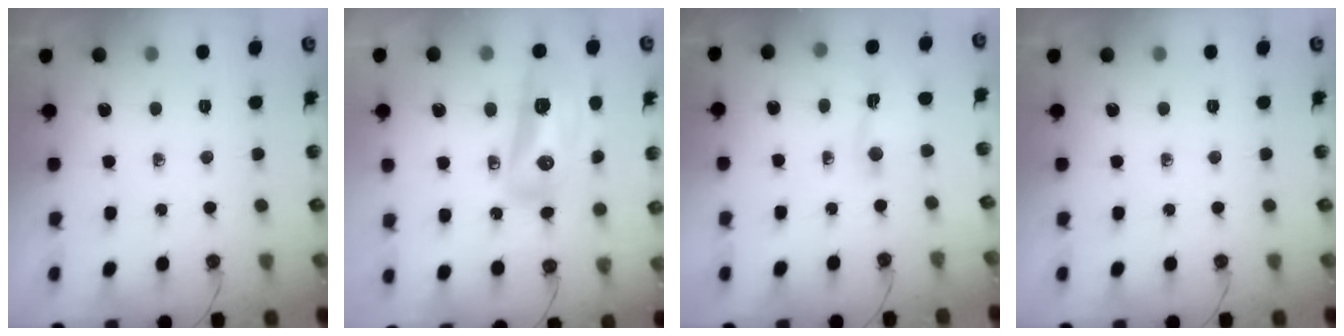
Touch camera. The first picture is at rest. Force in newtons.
{"total": 15.4, "press": 15.2, "slide": 2.4}
{"total": 2.7, "press": 2.7, "slide": 0.3}
{"total": 0.0}